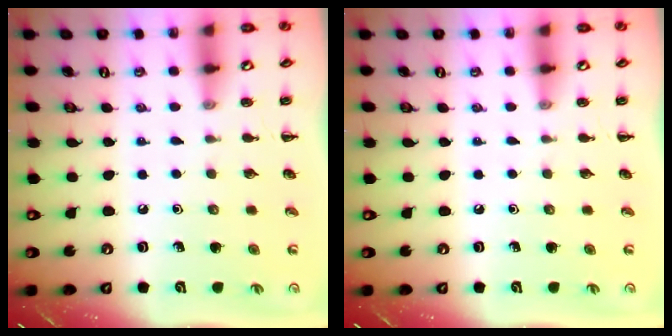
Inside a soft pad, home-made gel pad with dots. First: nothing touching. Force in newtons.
{"total": 0.0}